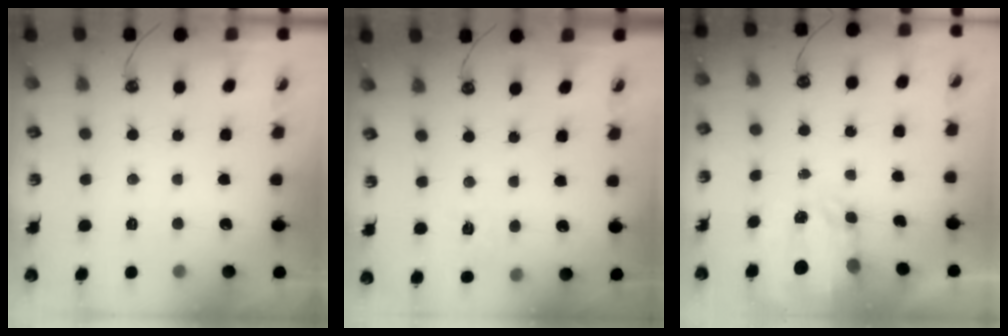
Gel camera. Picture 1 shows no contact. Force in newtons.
{"total": 5.9, "press": 5.9, "slide": 0.7}
{"total": 3.5, "press": 3.5, "slide": 0.4}